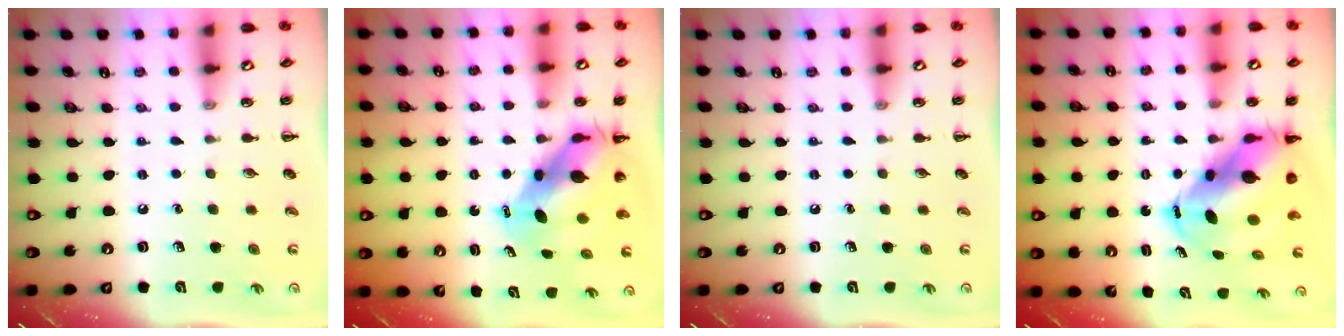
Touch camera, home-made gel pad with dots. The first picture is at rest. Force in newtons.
{"total": 7.9, "press": 7.6, "slide": 2.3}
{"total": 0.0}
{"total": 10.9, "press": 10.5, "slide": 2.9}